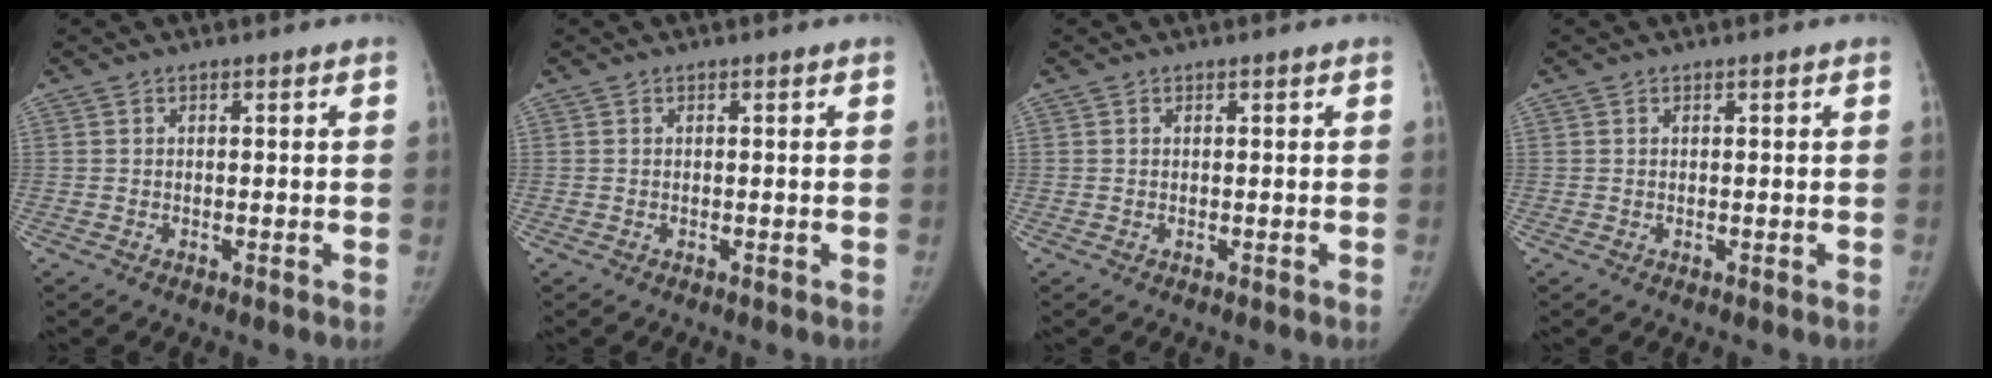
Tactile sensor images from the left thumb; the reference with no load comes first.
{"total": 0.0}
{"total": 0.0}
{"total": 0.0}